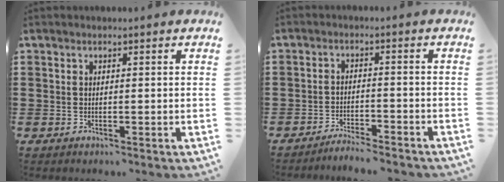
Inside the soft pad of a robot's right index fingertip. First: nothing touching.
{"total": 3.0, "force": [-3.0, 0.0, 0.4], "torque": [-0.011, 0.002, -0.063]}